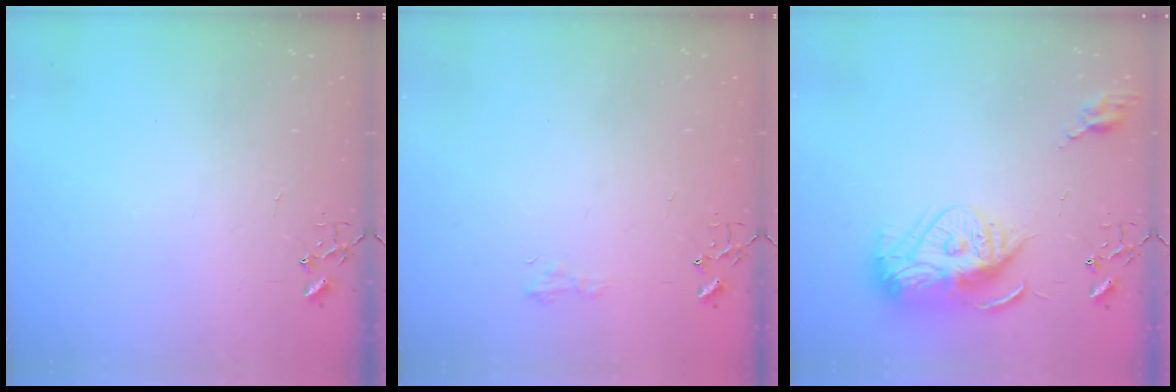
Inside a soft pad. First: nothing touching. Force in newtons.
{"total": 5.6, "press": 5.6, "slide": 0.6}
{"total": 15.7, "press": 15.6, "slide": 1.9}